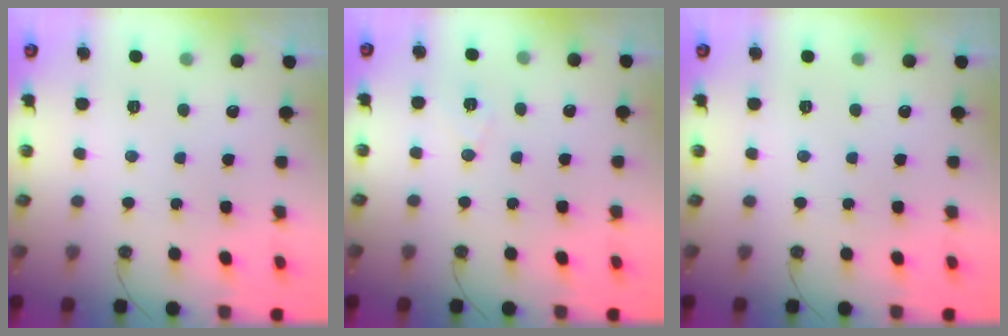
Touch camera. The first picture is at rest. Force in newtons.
{"total": 6.9, "press": 5.2, "slide": 4.6}
{"total": 0.0}